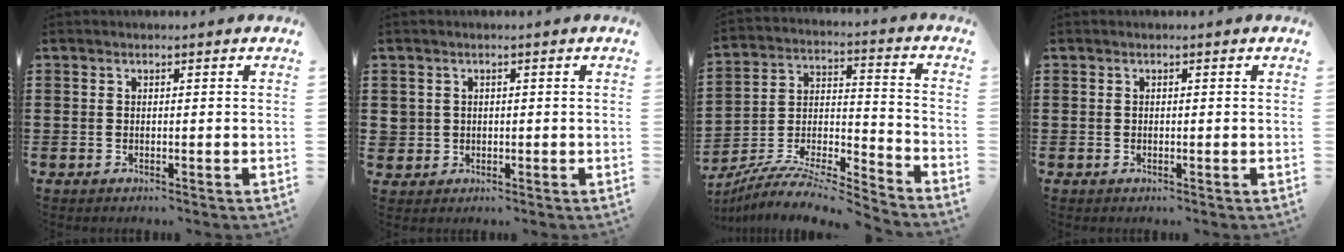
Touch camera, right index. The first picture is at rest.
{"total": 1.6, "force": [0.1, 1.5, 0.0], "torque": [-0.007, 0.008, 0.000]}
{"total": 7.5, "force": [-7.1, 0.7, 2.3], "torque": [-0.044, 0.000, -0.144]}
{"total": 0.0}